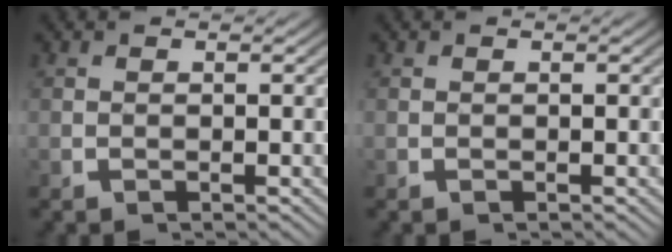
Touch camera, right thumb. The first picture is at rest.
{"total": 0.0}